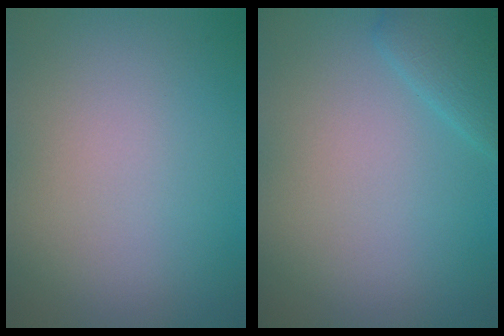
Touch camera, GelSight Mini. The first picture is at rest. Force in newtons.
{"total": 2.3, "press": 2.3, "slide": 0.1}